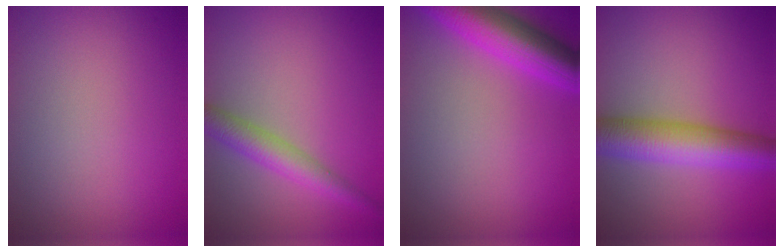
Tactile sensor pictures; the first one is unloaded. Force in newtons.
{"total": 3.6, "press": 3.6, "slide": 0.1}
{"total": 6.8, "press": 6.8, "slide": 0.2}
{"total": 7.2, "press": 7.2, "slide": 0.2}